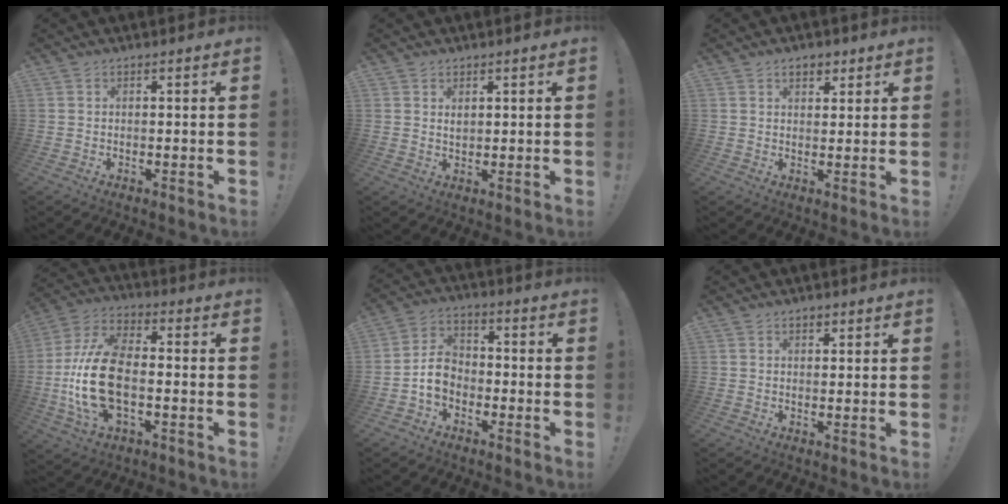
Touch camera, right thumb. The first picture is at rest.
{"total": 1.7, "force": [1.1, 1.1, 0.6], "torque": [0.000, -0.005, 0.018]}
{"total": 4.1, "force": [2.3, 2.8, 1.9], "torque": [-0.014, -0.006, 0.039]}
{"total": 19.2, "force": [-3.6, 10.5, 15.7], "torque": [-0.315, 0.010, -0.053]}
{"total": 7.8, "force": [-3.0, 5.9, 4.1], "torque": [-0.074, 0.019, -0.054]}
{"total": 1.2, "force": [0.8, 0.8, 0.4], "torque": [-0.002, -0.001, 0.014]}